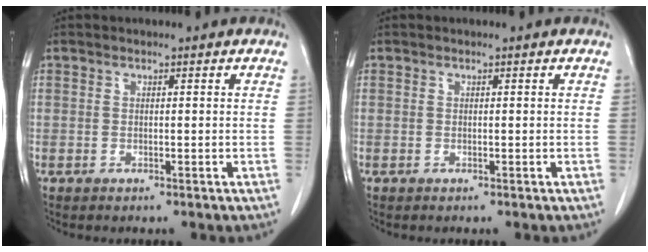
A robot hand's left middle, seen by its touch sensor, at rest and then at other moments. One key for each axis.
{"total": 0.0}